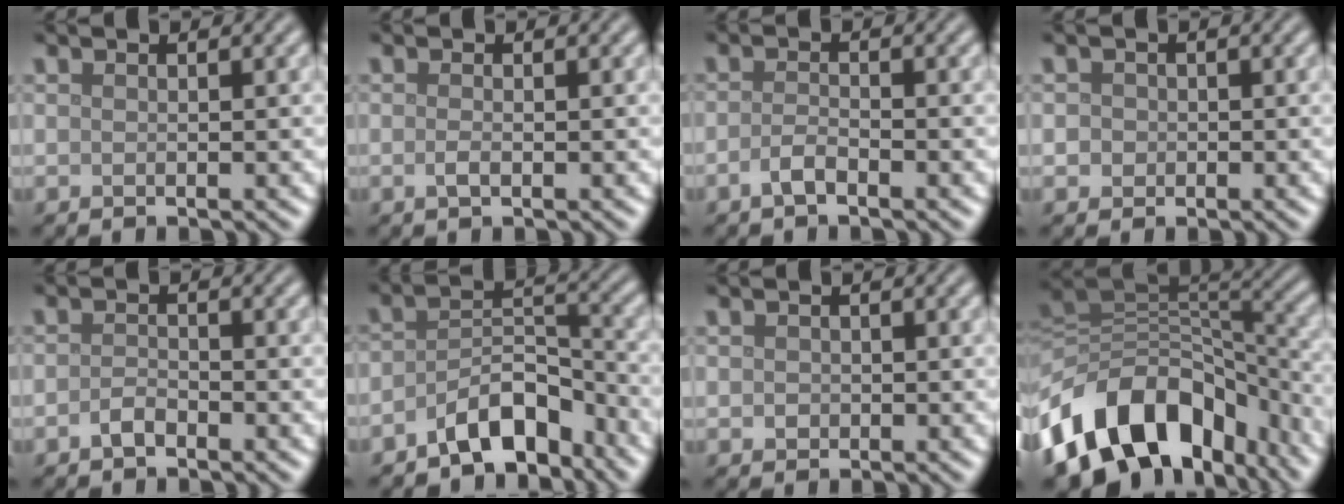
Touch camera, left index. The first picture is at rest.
{"total": 0.9, "force": [-0.3, 0.3, 0.8], "torque": [-0.018, -0.003, -0.007]}
{"total": 1.6, "force": [-1.0, 0.5, 1.1], "torque": [-0.026, 0.003, -0.023]}
{"total": 1.6, "force": [0.2, 1.5, 0.6], "torque": [0.002, 0.004, -0.003]}
{"total": 1.4, "force": [-0.9, 0.6, 0.8], "torque": [-0.018, 0.003, -0.021]}
{"total": 6.1, "force": [-4.3, 2.9, 3.2], "torque": [-0.041, 0.008, -0.084]}
{"total": 0.7, "force": [0.0, 0.7, 0.2], "torque": [0.000, -0.003, -0.002]}
{"total": 13.5, "force": [-6.7, 9.3, 7.3], "torque": [-0.133, 0.008, -0.112]}